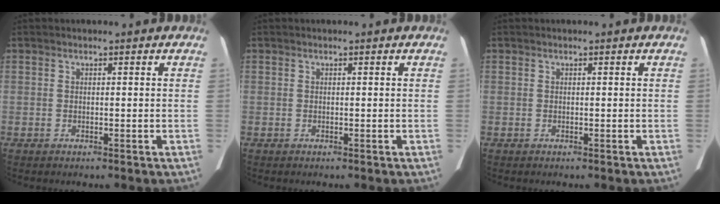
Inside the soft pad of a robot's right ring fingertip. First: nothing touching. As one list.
[{"total": 0.0}, {"total": 0.0}]